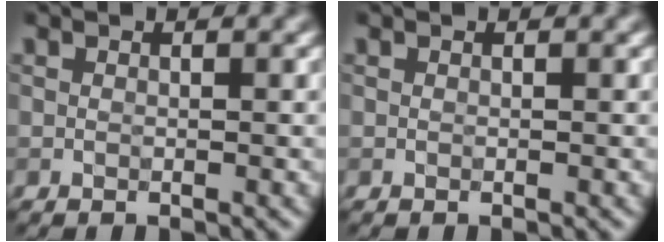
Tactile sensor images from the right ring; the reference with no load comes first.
{"total": 0.0}